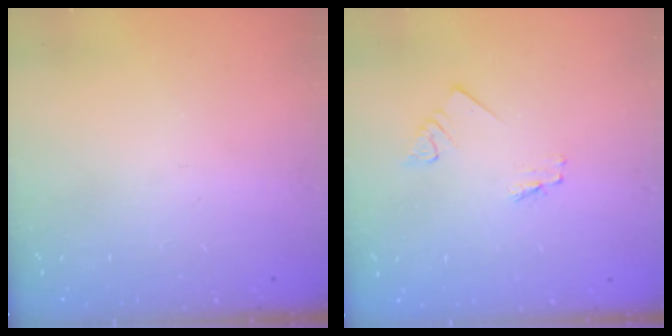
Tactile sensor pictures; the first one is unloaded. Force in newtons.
{"total": 1.2, "press": 1.2, "slide": 0.1}